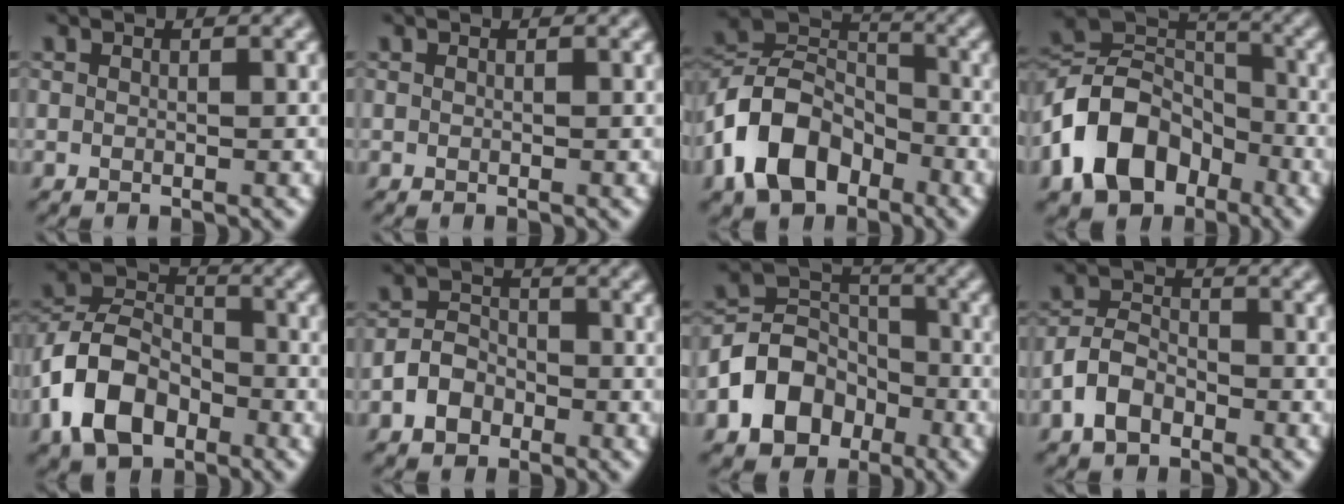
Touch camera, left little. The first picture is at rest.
{"total": 0.0}
{"total": 9.2, "force": [-4.4, 6.2, 5.3], "torque": [-0.106, 0.012, -0.101]}
{"total": 10.3, "force": [-4.8, 7.2, 5.6], "torque": [-0.107, 0.006, -0.105]}
{"total": 8.4, "force": [-3.9, 5.5, 5.0], "torque": [-0.105, 0.008, -0.093]}
{"total": 3.1, "force": [-1.6, 2.3, 1.4], "torque": [-0.025, 0.007, -0.033]}
{"total": 6.9, "force": [-3.1, 5.3, 3.2], "torque": [-0.055, 0.003, -0.065]}
{"total": 3.9, "force": [-2.3, 2.4, 2.1], "torque": [-0.045, 0.006, -0.052]}